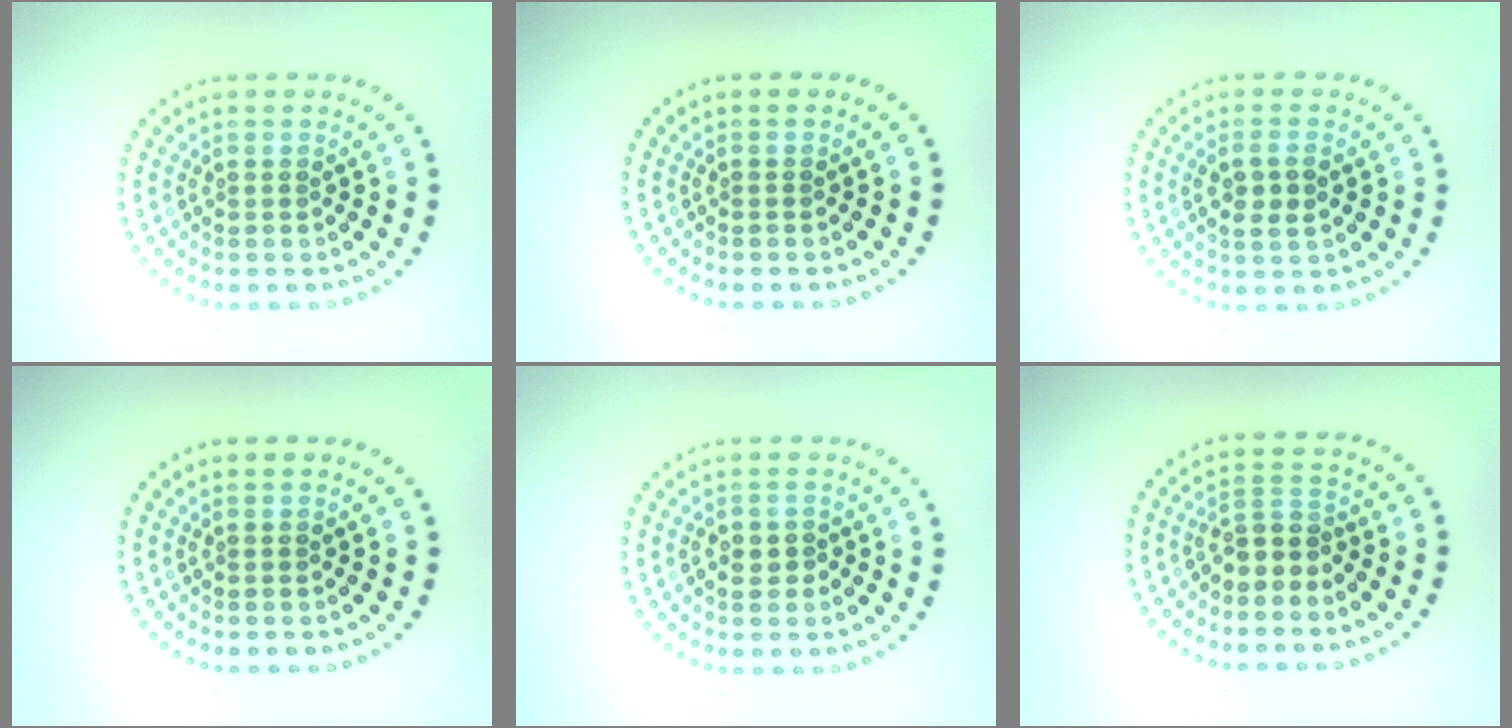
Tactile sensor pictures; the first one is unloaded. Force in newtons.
{"total": 0.0}
{"total": 2.4, "press": 2.3, "slide": 0.5}
{"total": 0.0}
{"total": 1.2, "press": 1.2, "slide": 0.4}
{"total": 2.5, "press": 2.1, "slide": 1.3}